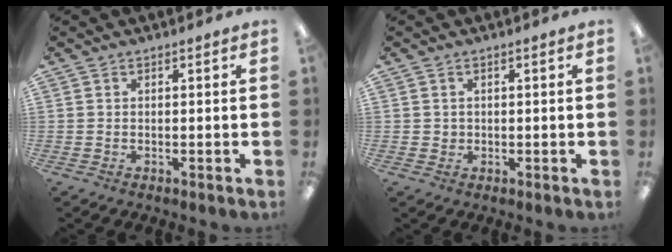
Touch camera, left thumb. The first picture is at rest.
{"total": 1.2, "force": [0.3, 1.1, 0.1], "torque": [-0.004, 0.005, 0.004]}